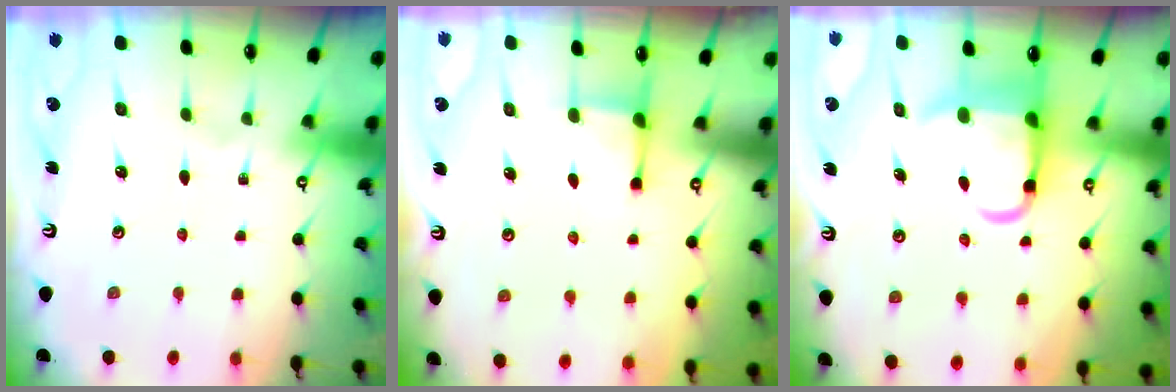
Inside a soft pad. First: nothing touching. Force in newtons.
{"total": 2.3, "press": 2.2, "slide": 0.6}
{"total": 9.2, "press": 8.9, "slide": 2.4}